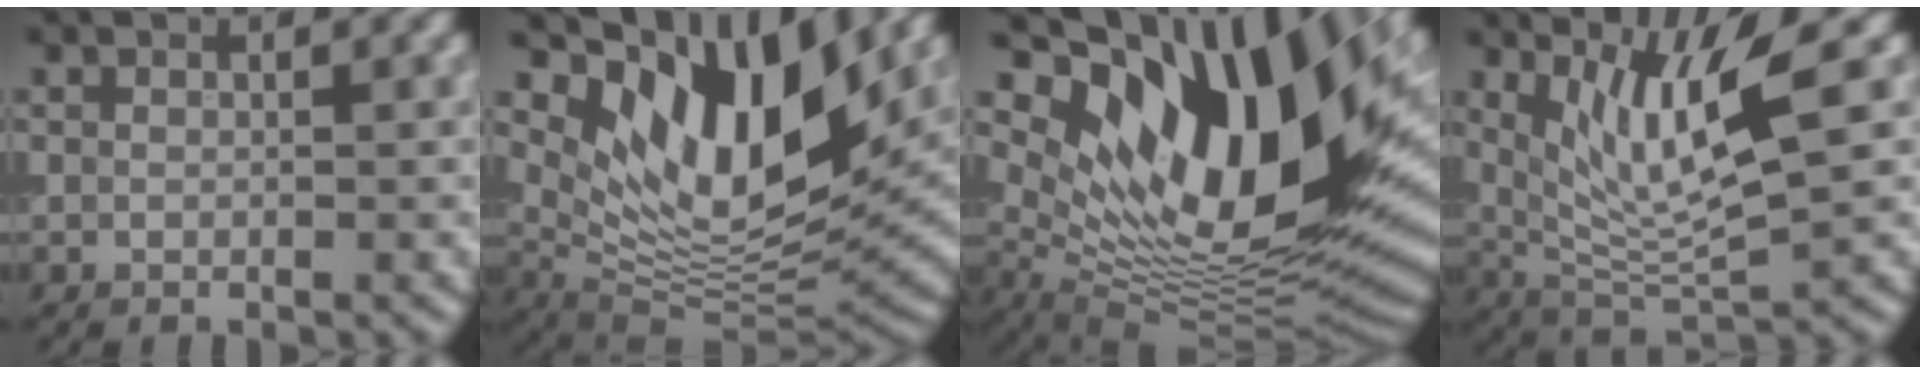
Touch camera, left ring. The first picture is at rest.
{"total": 11.9, "force": [5.8, 4.9, 9.1], "torque": [-0.144, -0.010, 0.110]}
{"total": 16.0, "force": [6.1, 7.2, 12.9], "torque": [-0.202, -0.008, 0.107]}
{"total": 7.2, "force": [2.8, 1.5, 6.4], "torque": [-0.123, -0.013, 0.055]}